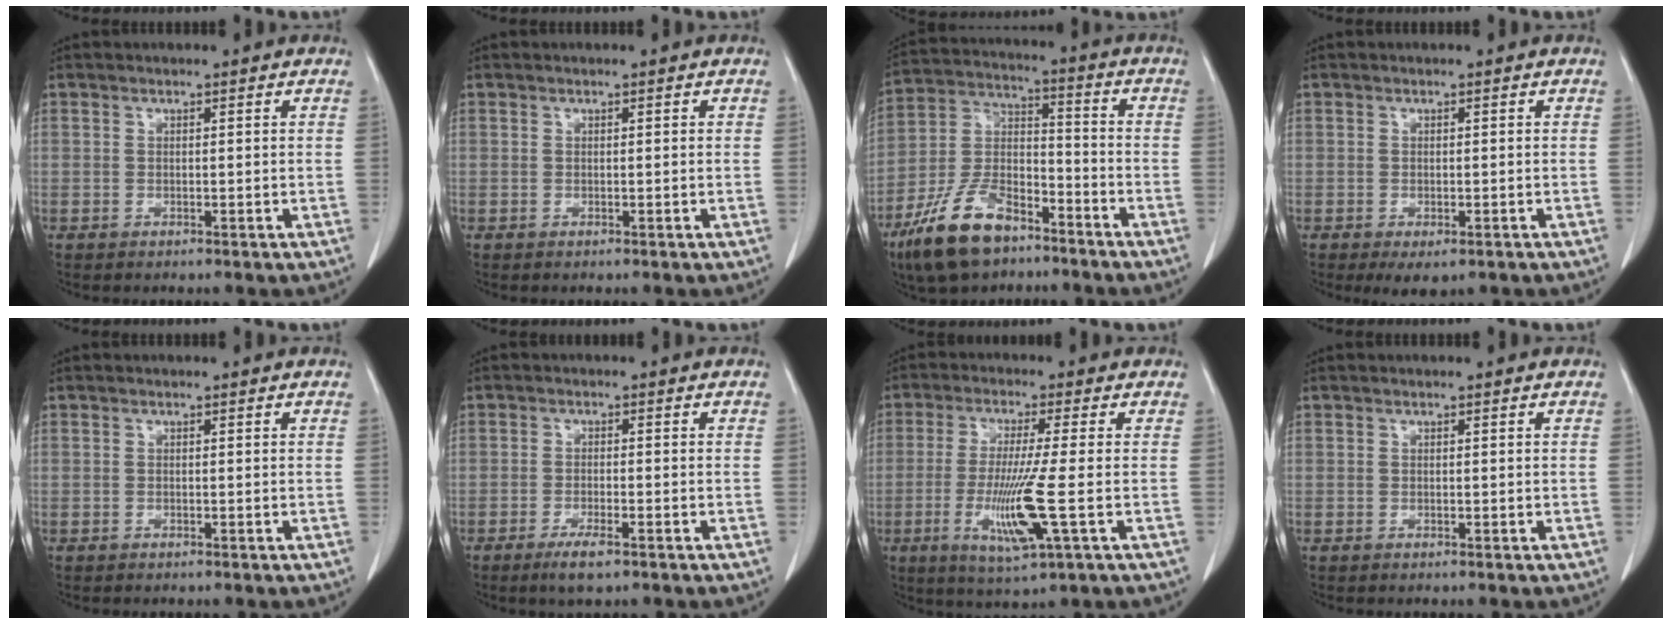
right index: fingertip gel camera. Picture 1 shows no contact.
{"total": 0.0}
{"total": 13.8, "force": [-9.3, 5.8, 8.3], "torque": [-0.171, 0.001, -0.176]}
{"total": 3.1, "force": [-1.8, 1.5, 2.0], "torque": [-0.024, -0.005, -0.016]}
{"total": 0.0}
{"total": 3.6, "force": [-2.3, 0.6, 2.7], "torque": [-0.054, -0.005, -0.038]}
{"total": 10.1, "force": [-2.4, -0.6, 9.7], "torque": [-0.196, -0.027, -0.046]}
{"total": 0.0}